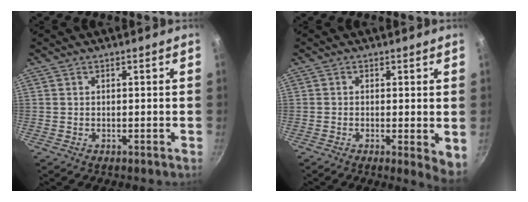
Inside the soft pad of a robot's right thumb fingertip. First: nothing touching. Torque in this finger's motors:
{"motor_torque": [-0.07, 0.47, -0.25, -0.08, 0.12]}